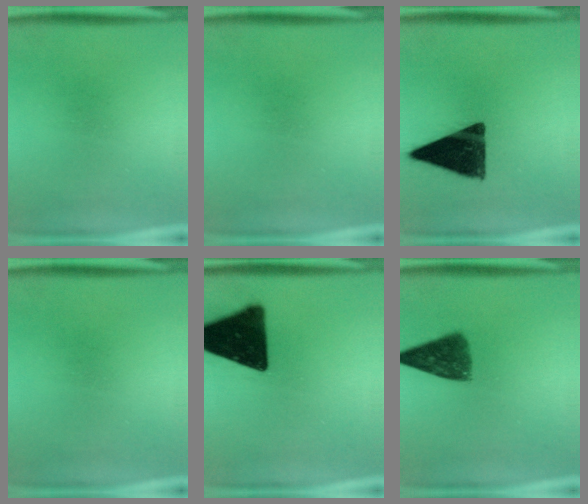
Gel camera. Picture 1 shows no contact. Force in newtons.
{"total": 0.0}
{"total": 13.7}
{"total": 0.0}
{"total": 19.6}
{"total": 8.1}